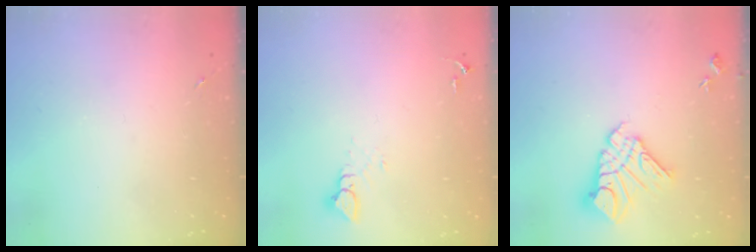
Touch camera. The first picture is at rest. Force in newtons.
{"total": 3.5, "press": 3.5, "slide": 0.2}
{"total": 14.1, "press": 14.1, "slide": 1.4}